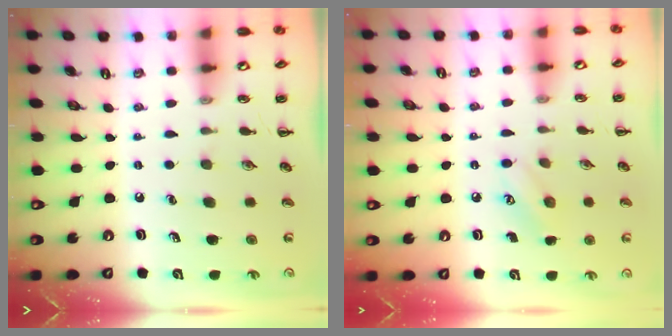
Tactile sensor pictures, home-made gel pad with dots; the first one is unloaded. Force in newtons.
{"total": 8.1, "press": 7.9, "slide": 2.0}